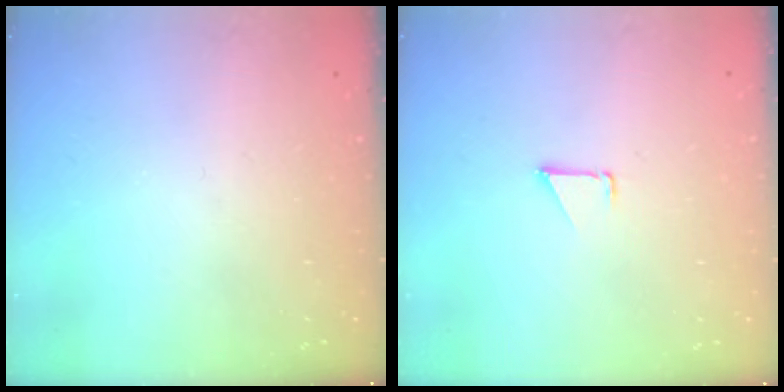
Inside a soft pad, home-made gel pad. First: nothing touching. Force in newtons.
{"total": 0.7, "press": 0.7, "slide": 0.1}